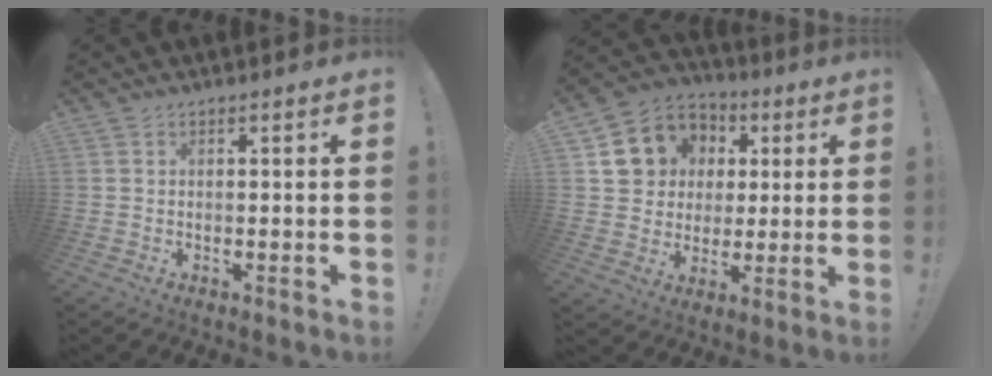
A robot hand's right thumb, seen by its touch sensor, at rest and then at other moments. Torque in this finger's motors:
{"motor_torque": [0.27, 0.46, 0.39, -0.14, 0.03]}